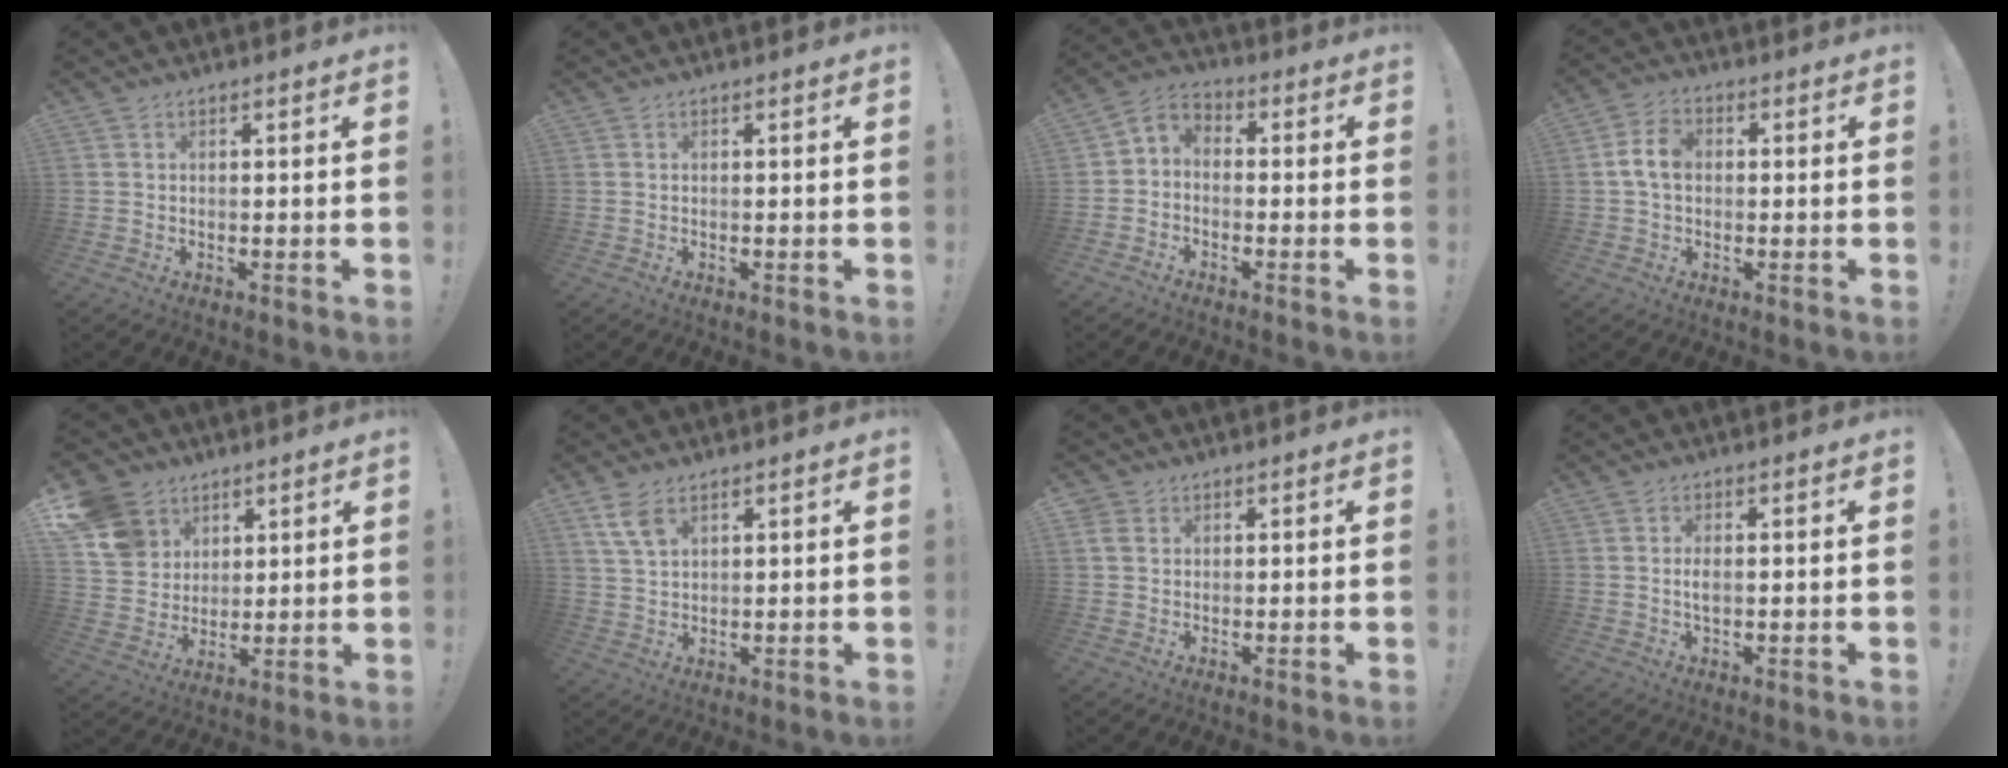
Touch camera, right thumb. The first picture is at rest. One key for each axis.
{"total": 0.0}
{"total": 4.7, "fx": -3.1, "fy": 3.0, "fz": 1.8, "tx": -0.046, "ty": 0.018, "tz": -0.056}
{"total": 6.8, "fx": 0.2, "fy": 4.6, "fz": 5.0, "tx": -0.088, "ty": 0.014, "tz": 0.006}
{"total": 13.1, "fx": 6.8, "fy": 10.4, "fz": 4.1, "tx": -0.069, "ty": -0.035, "tz": 0.143}
{"total": 6.0, "fx": 3.6, "fy": 3.0, "fz": 3.7, "tx": -0.068, "ty": -0.013, "tz": 0.069}
{"total": 3.2, "fx": 1.3, "fy": 2.5, "fz": 1.4, "tx": -0.036, "ty": 0.006, "tz": 0.029}
{"total": 2.2, "fx": 0.0, "fy": 0.9, "fz": 2.0, "tx": -0.030, "ty": -0.001, "tz": -0.003}